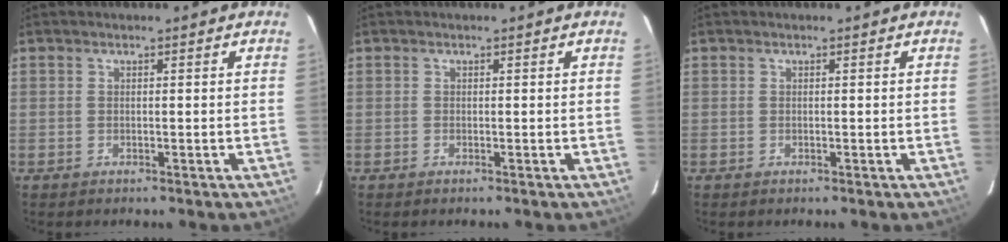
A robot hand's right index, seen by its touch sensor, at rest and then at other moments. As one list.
[{"total": 0.0}, {"total": 0.0}]